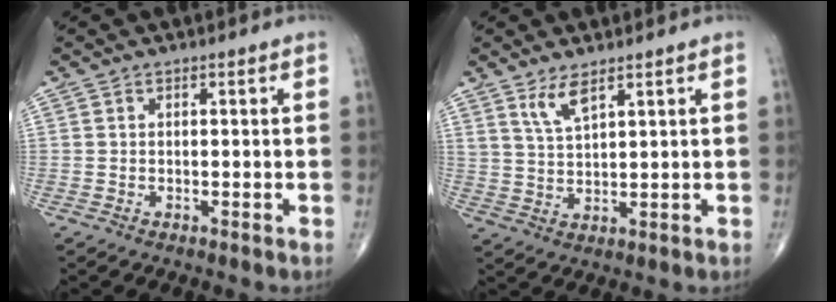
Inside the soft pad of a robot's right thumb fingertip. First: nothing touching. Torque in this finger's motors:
{"motor_torque": [0.01, 0.07, 0.44, 0.51, 0.03]}